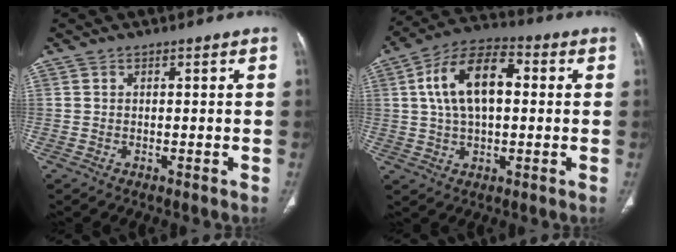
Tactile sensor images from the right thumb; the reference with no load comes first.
{"total": 14.2, "force": [2.3, 7.8, 11.6], "torque": [-0.207, 0.025, 0.033]}